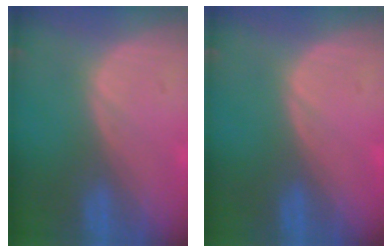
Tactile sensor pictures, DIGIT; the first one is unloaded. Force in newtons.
{"total": 0.0}